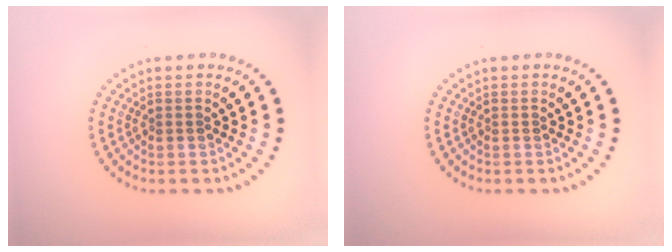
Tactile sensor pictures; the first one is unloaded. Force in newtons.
{"total": 0.0}